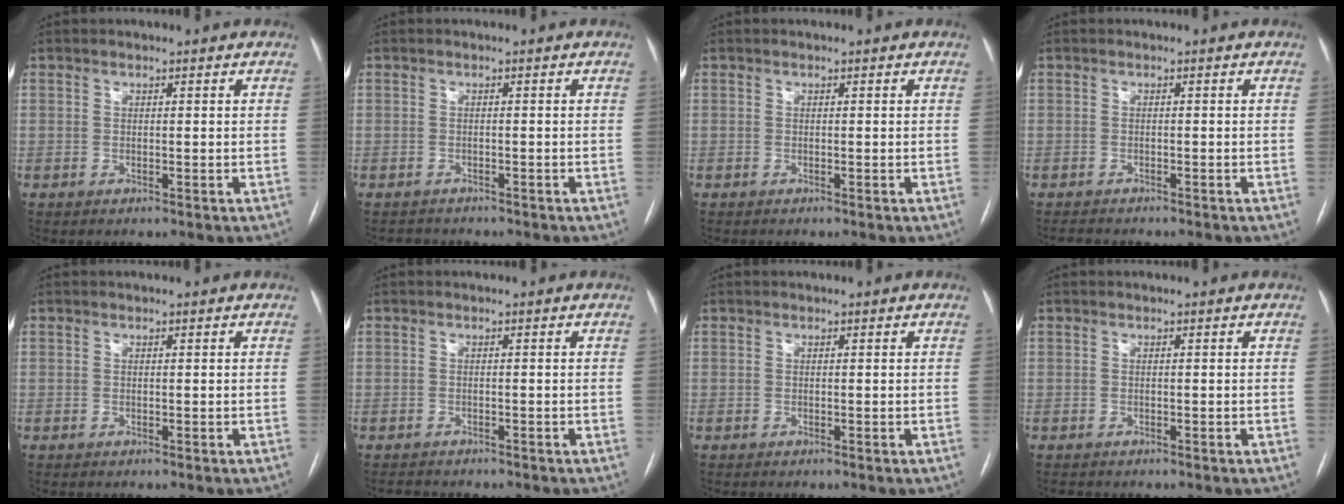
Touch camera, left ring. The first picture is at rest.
{"total": 1.9, "force": [-1.7, 0.7, -0.1], "torque": [-0.001, -0.004, -0.024]}
{"total": 0.0}
{"total": 2.4, "force": [-2.2, 0.5, 0.7], "torque": [-0.010, -0.006, -0.029]}
{"total": 0.0}
{"total": 2.6, "force": [-2.4, 0.8, 0.5], "torque": [-0.009, -0.005, -0.031]}
{"total": 0.0}
{"total": 1.1, "force": [-1.0, 0.4, 0.3], "torque": [-0.006, -0.003, -0.011]}